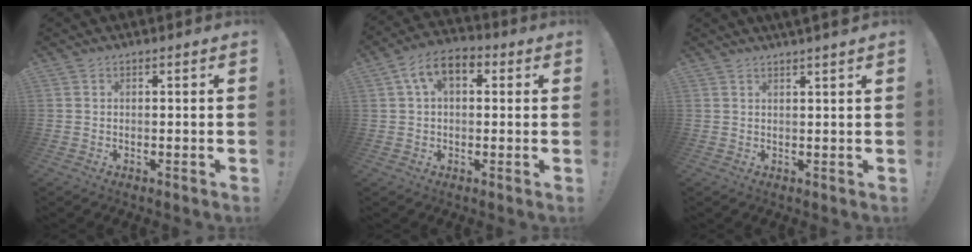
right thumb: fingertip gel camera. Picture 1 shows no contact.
{"total": 9.0, "force": [3.0, 5.3, 6.7], "torque": [-0.118, 0.012, 0.058]}
{"total": 2.3, "force": [1.9, -0.4, 1.1], "torque": [-0.016, -0.010, 0.031]}